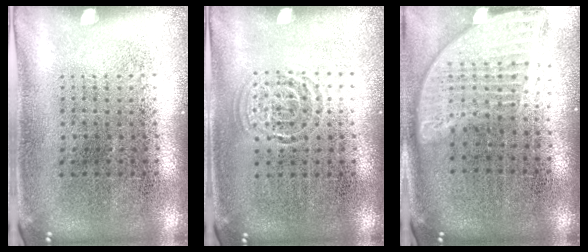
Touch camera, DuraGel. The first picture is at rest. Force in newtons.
{"total": 0.8, "press": 0.8, "slide": 0.0}
{"total": 2.0, "press": 1.6, "slide": 1.2}